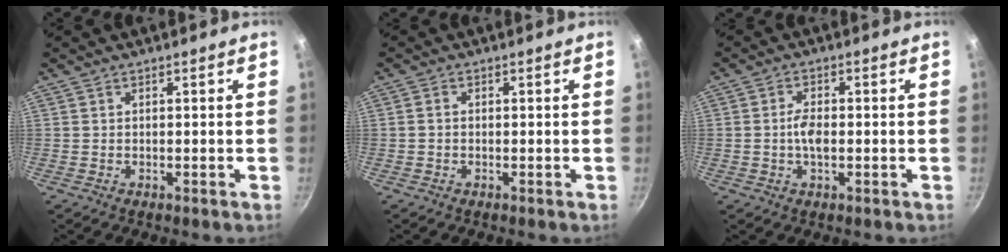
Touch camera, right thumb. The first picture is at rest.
{"total": 1.0, "force": [-0.1, 0.8, 0.6], "torque": [-0.011, 0.005, -0.004]}
{"total": 3.8, "force": [-0.5, 1.9, 3.3], "torque": [-0.059, 0.009, -0.011]}